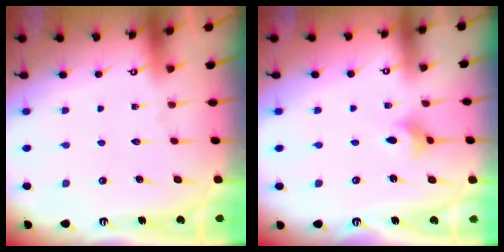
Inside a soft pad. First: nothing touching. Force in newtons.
{"total": 2.7, "press": 2.7, "slide": 0.5}